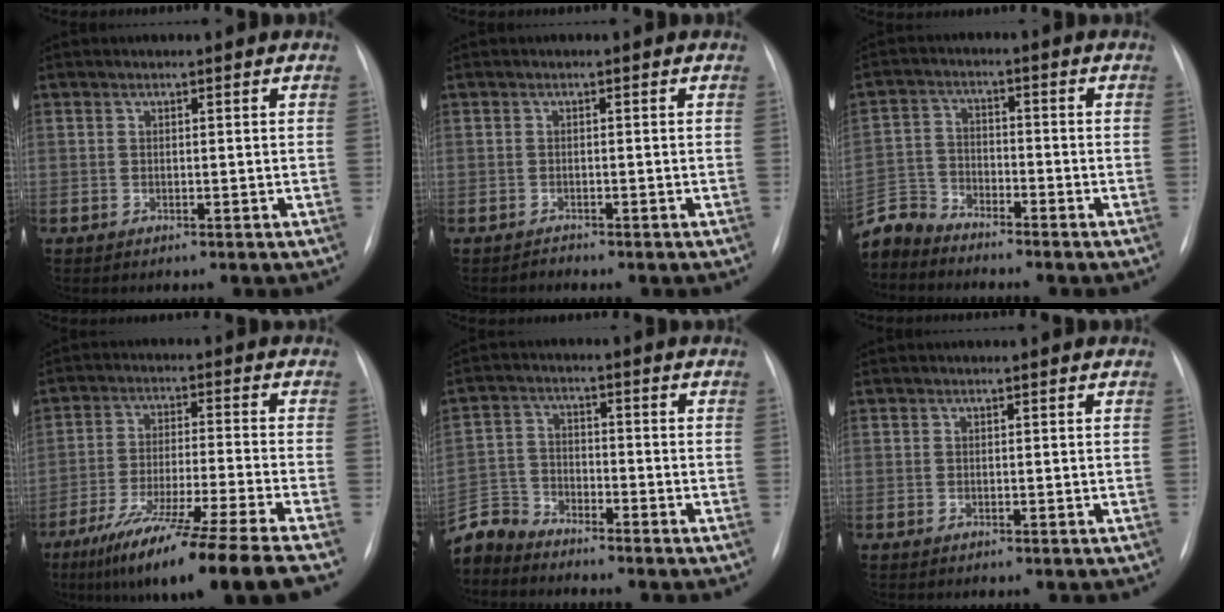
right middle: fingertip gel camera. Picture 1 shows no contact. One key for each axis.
{"total": 0.7, "fx": -0.7, "fy": 0.1, "fz": -0.1, "tx": 0.003, "ty": -0.004, "tz": -0.012}
{"total": 7.2, "fx": -7.0, "fy": 1.7, "fz": -0.1, "tx": -0.005, "ty": 0.005, "tz": -0.147}
{"total": 18.2, "fx": -13.5, "fy": -1.9, "fz": 12.0, "tx": -0.183, "ty": -0.051, "tz": -0.222}
{"total": 7.1, "fx": -6.9, "fy": 1.8, "fz": -0.2, "tx": -0.001, "ty": 0.005, "tz": -0.144}
{"total": 0.0}